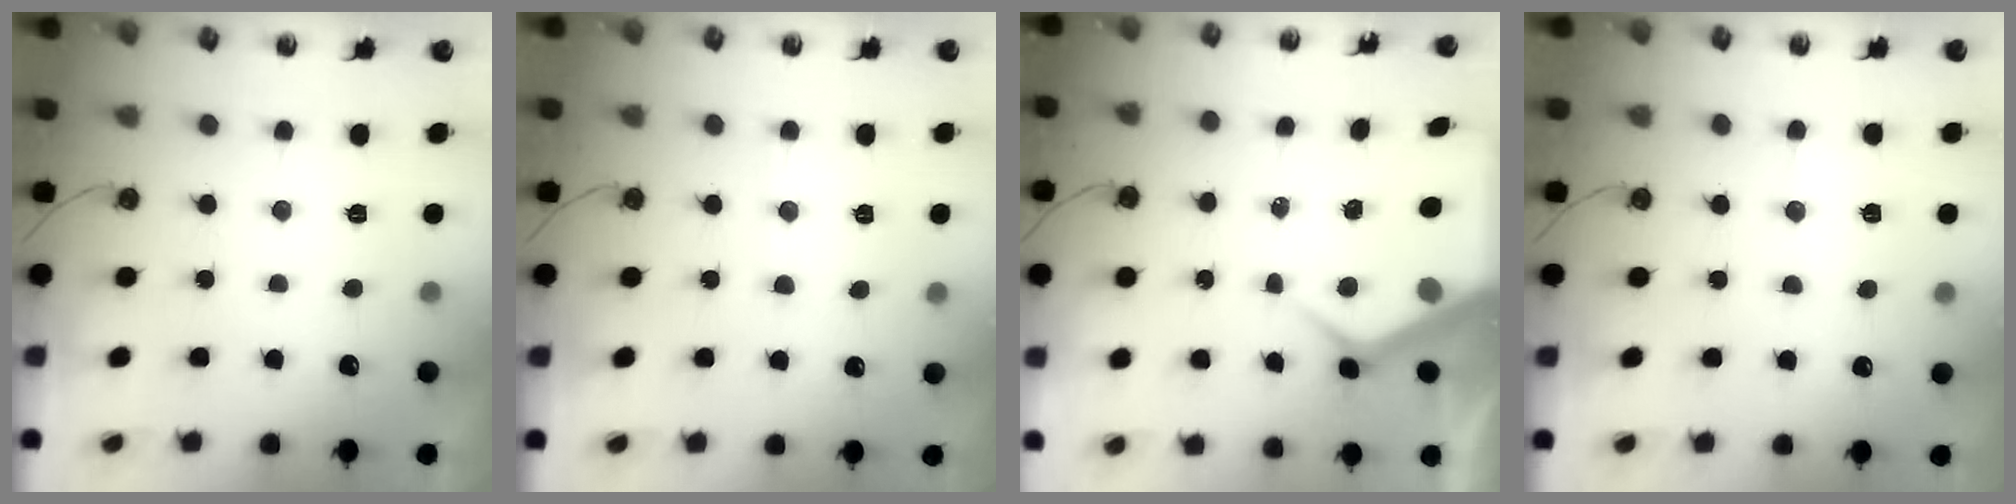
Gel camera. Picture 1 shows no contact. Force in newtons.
{"total": 4.4, "press": 4.3, "slide": 0.6}
{"total": 9.1, "press": 9.0, "slide": 0.8}
{"total": 5.9, "press": 5.8, "slide": 0.6}